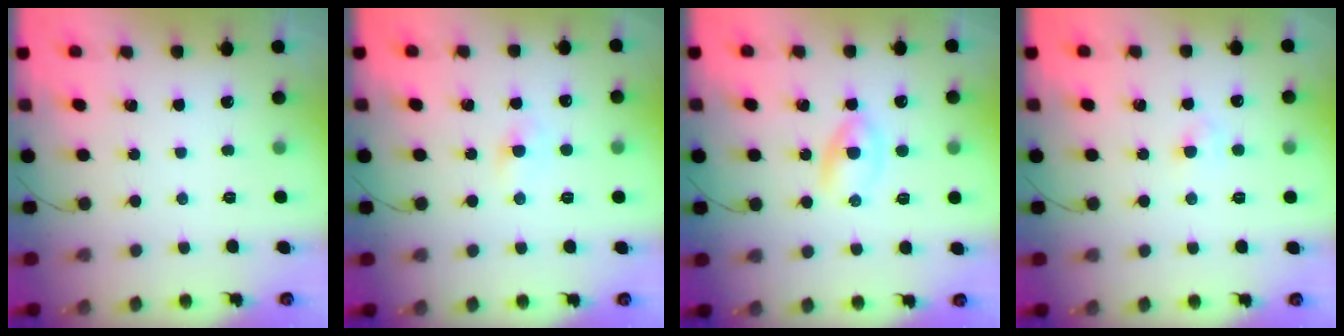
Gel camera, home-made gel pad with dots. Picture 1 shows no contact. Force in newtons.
{"total": 3.1, "press": 2.8, "slide": 1.4}
{"total": 2.9, "press": 2.6, "slide": 1.3}
{"total": 2.8, "press": 2.6, "slide": 0.9}